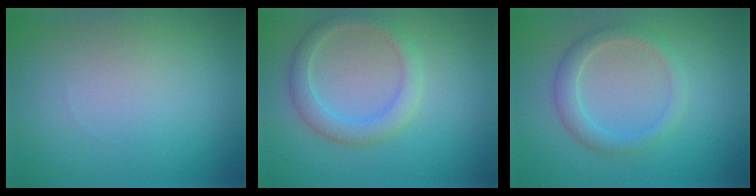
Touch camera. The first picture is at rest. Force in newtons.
{"total": 2.8, "press": 2.8, "slide": 0.3}
{"total": 2.4, "press": 2.4, "slide": 0.1}